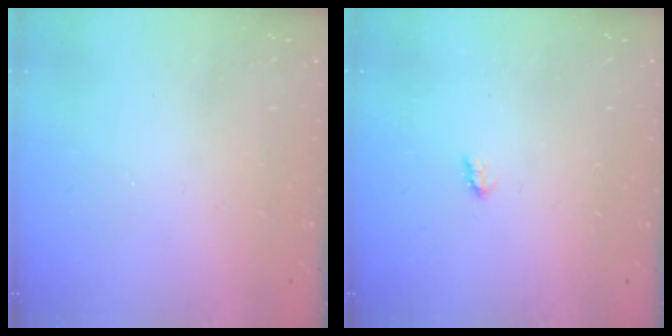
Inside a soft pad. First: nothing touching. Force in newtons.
{"total": 1.9, "press": 1.9, "slide": 0.3}